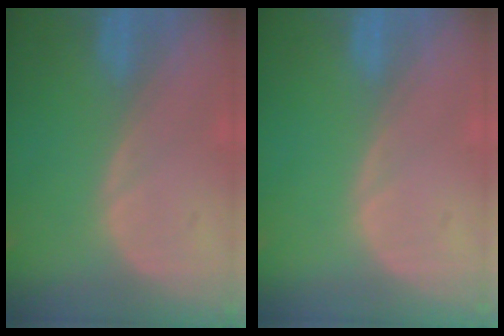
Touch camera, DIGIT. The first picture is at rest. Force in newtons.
{"total": 0.0}